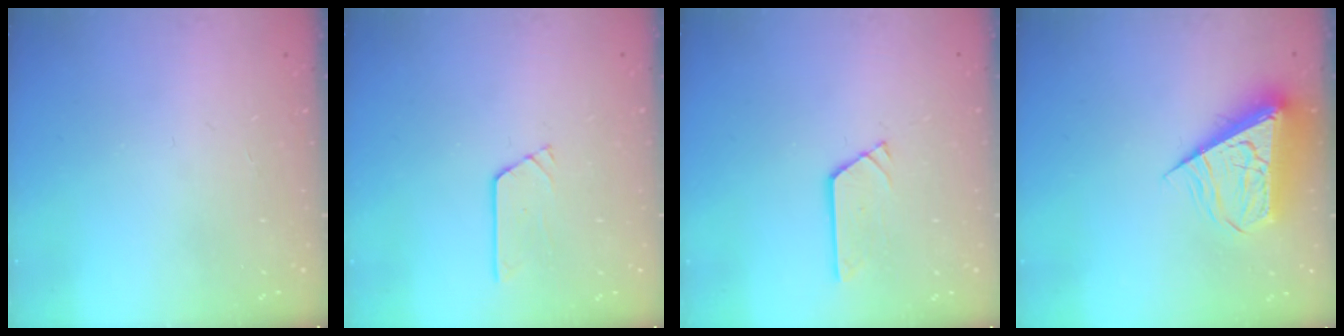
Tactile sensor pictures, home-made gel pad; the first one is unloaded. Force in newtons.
{"total": 3.5, "press": 3.5, "slide": 0.2}
{"total": 2.9, "press": 2.9, "slide": 0.2}
{"total": 9.3, "press": 9.3, "slide": 1.2}